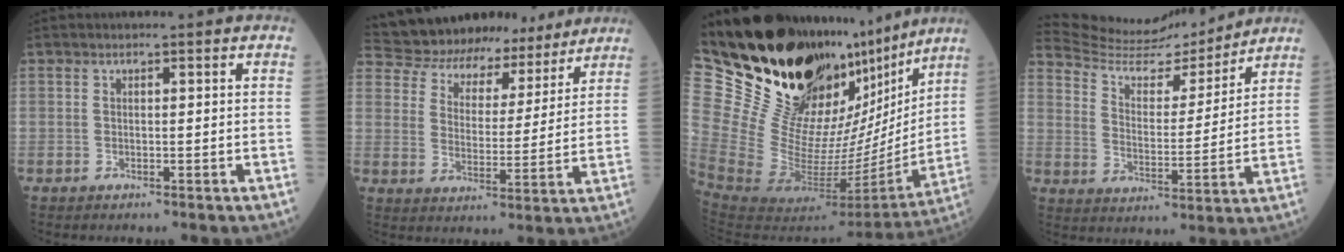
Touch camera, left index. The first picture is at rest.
{"total": 17.1, "force": [16.0, 5.2, 3.4], "torque": [-0.061, 0.017, 0.235]}
{"total": 33.5, "force": [26.8, 11.9, 16.1], "torque": [-0.275, -0.022, 0.416]}
{"total": 14.5, "force": [14.1, 1.6, 2.9], "torque": [-0.062, -0.003, 0.227]}